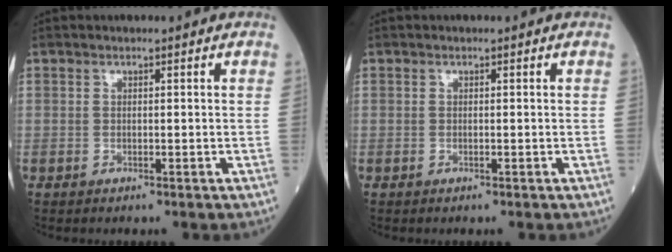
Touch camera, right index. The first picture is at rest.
{"total": 0.0}